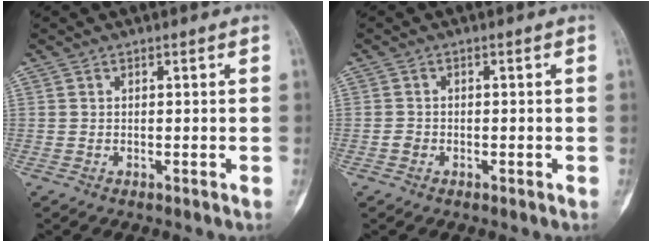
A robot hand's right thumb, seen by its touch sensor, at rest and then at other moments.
{"total": 1.2, "force": [-0.5, 1.0, 0.4], "torque": [-0.004, 0.004, -0.012]}